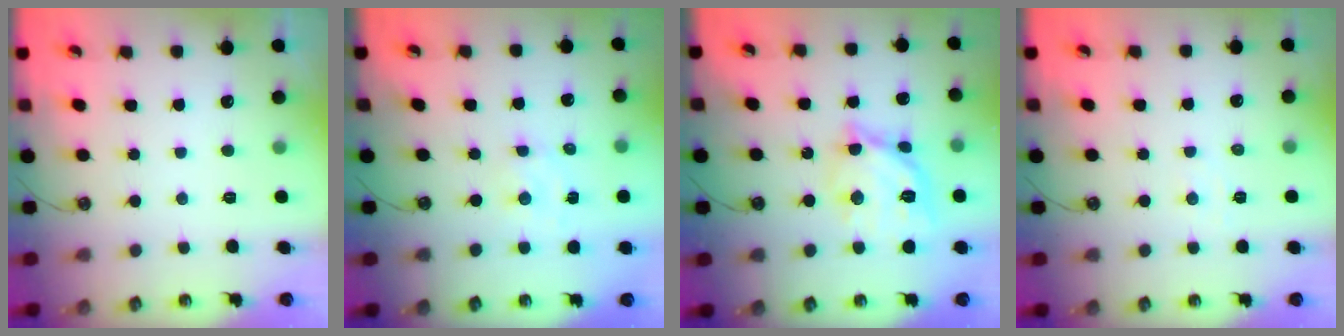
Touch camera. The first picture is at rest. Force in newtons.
{"total": 2.3, "press": 2.3, "slide": 0.3}
{"total": 15.3, "press": 15.2, "slide": 1.3}
{"total": 3.3, "press": 3.2, "slide": 0.5}